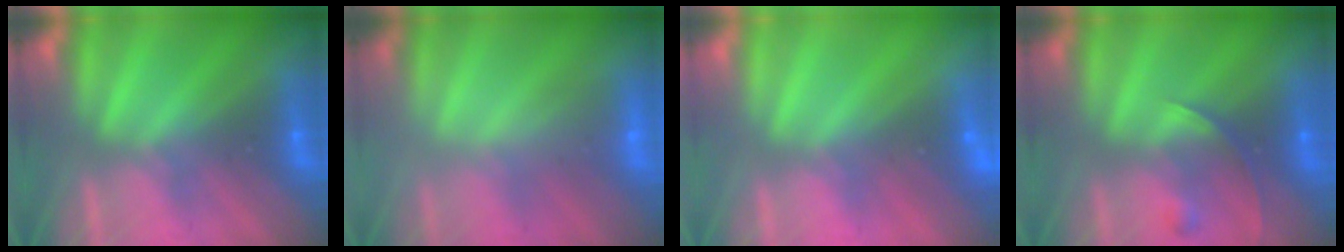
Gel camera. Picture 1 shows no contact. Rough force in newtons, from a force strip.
{"total": 2.2}
{"total": 2.4}
{"total": 2.4}